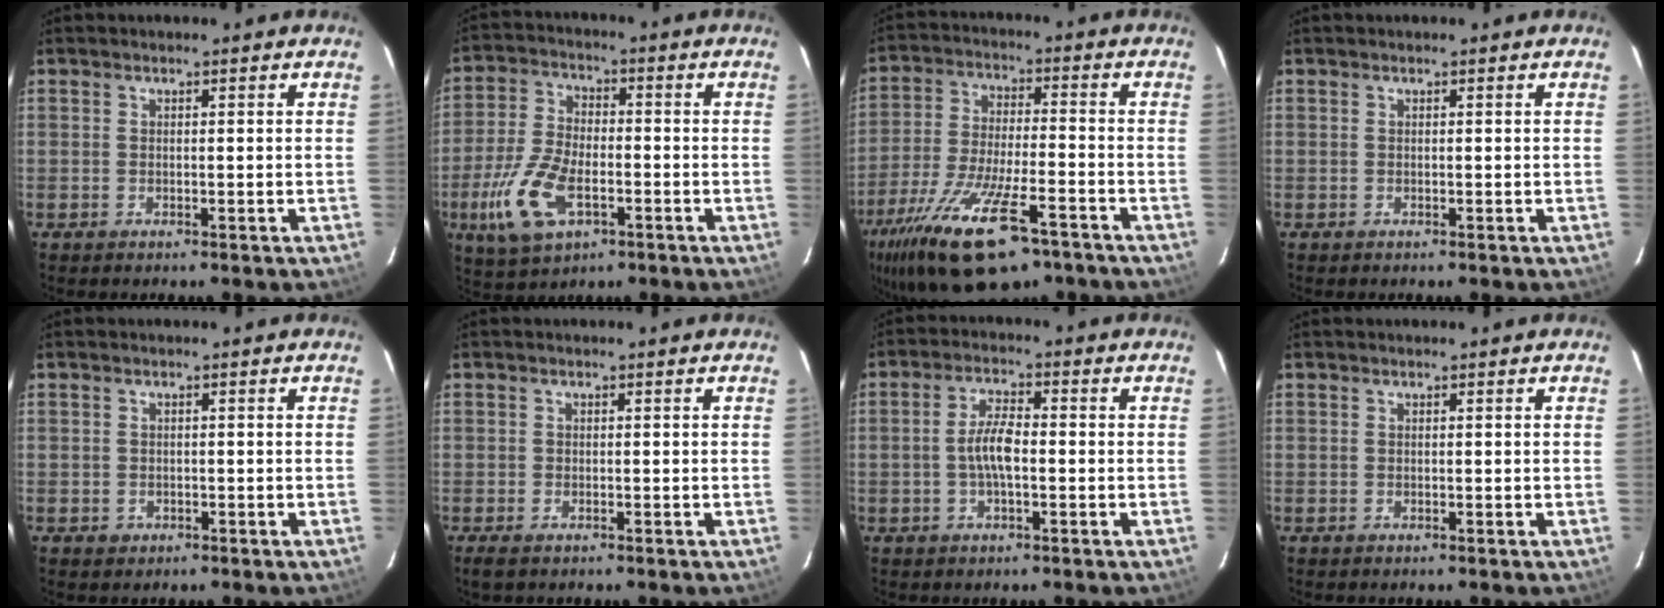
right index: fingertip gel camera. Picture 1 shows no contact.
{"total": 13.0, "force": [-4.9, 6.6, 10.0], "torque": [-0.225, -0.007, -0.090]}
{"total": 20.2, "force": [-12.8, 6.6, 14.2], "torque": [-0.283, -0.049, -0.216]}
{"total": 0.0}
{"total": 1.6, "force": [-0.6, 1.4, 0.4], "torque": [-0.004, 0.001, -0.006]}
{"total": 2.1, "force": [-1.4, 1.0, 1.2], "torque": [-0.024, -0.007, -0.026]}
{"total": 5.4, "force": [-0.9, 1.8, 5.0], "torque": [-0.100, 0.008, -0.018]}
{"total": 0.0}